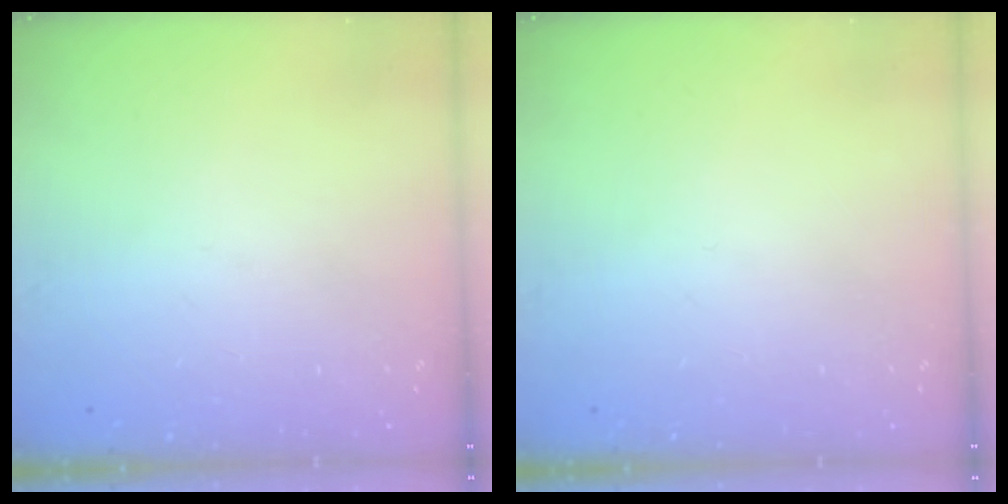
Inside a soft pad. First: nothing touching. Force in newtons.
{"total": 0.0}